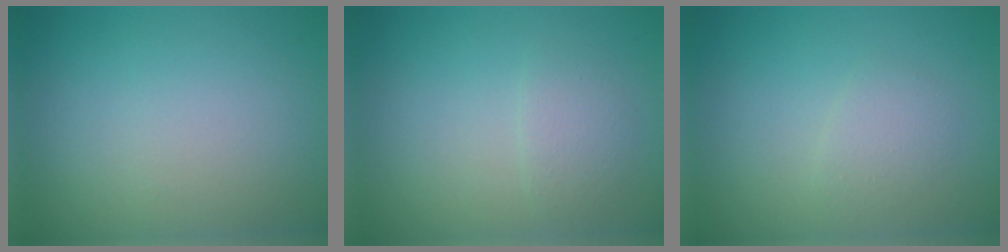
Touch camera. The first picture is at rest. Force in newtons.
{"total": 1.5, "press": 1.5, "slide": 0.1}
{"total": 1.4, "press": 1.4, "slide": 0.1}